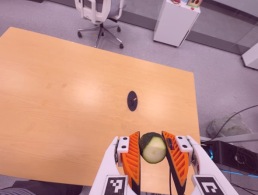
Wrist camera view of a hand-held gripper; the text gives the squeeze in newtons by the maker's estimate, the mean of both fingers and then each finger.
{"total": 9.5, "left": 8.7, "right": 10.3}